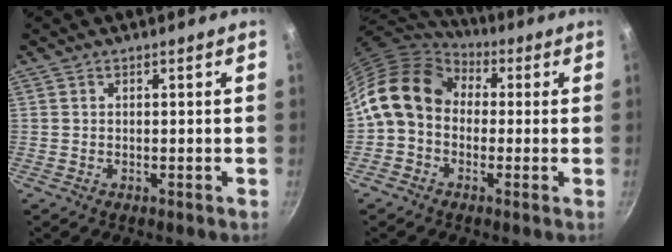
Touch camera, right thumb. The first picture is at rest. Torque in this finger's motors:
{"motor_torque": [1.25, 3.07, 1.02, -1.06, 0.15]}